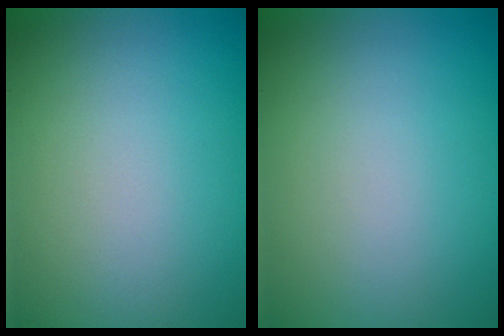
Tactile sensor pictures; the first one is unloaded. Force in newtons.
{"total": 0.0}